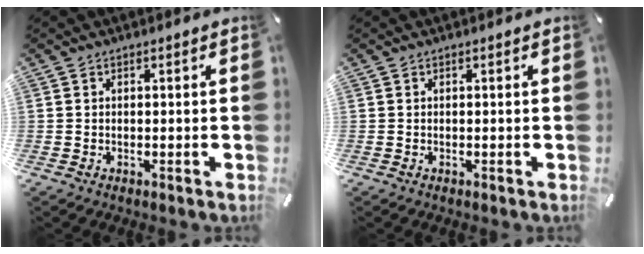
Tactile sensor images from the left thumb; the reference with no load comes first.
{"total": 0.0}